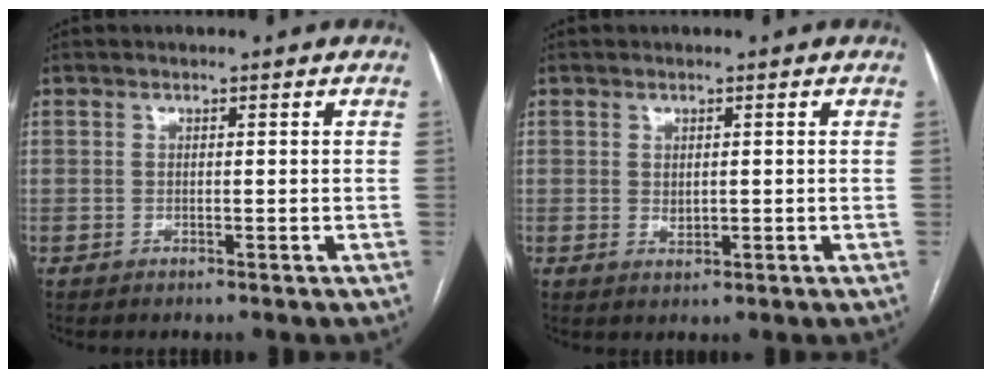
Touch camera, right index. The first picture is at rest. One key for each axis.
{"total": 1.4, "fx": 0.2, "fy": 0.9, "fz": 1.0, "tx": -0.016, "ty": -0.003, "tz": 0.007}